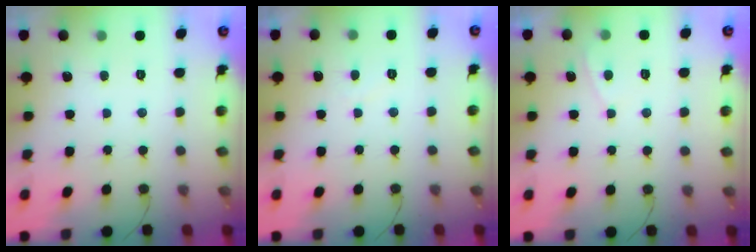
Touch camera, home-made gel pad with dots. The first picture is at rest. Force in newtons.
{"total": 0.5, "press": 0.2, "slide": 0.5}
{"total": 2.0, "press": 2.0, "slide": 0.2}